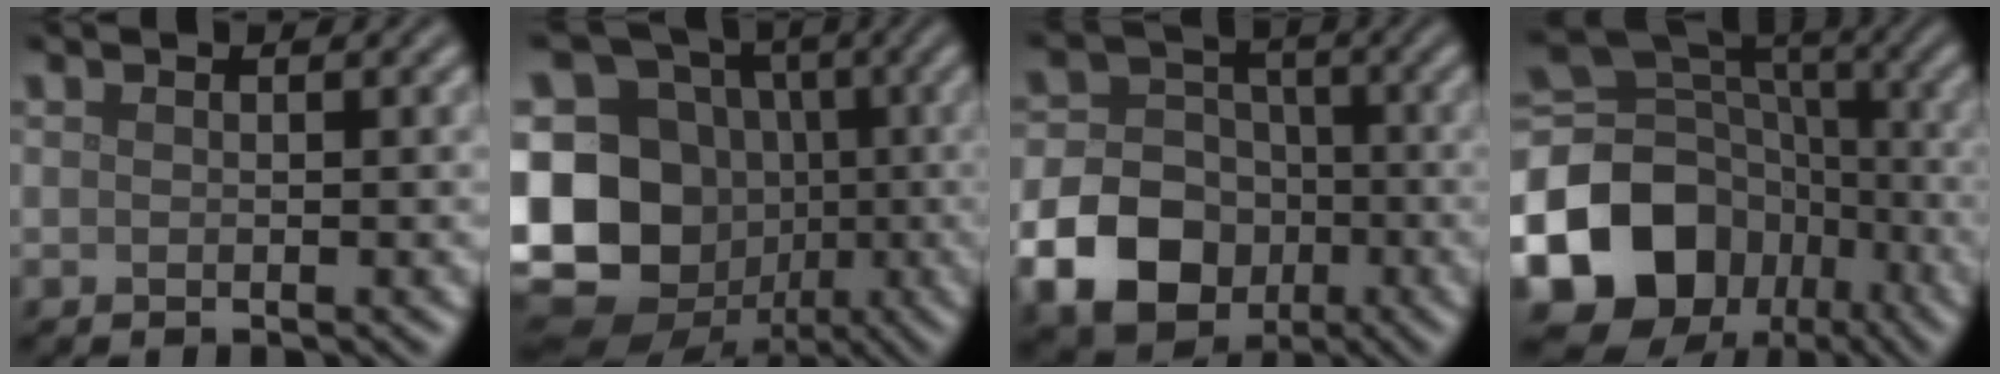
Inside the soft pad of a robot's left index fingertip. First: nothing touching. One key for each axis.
{"total": 17.1, "fx": -2.4, "fy": 14.9, "fz": 8.1, "tx": -0.205, "ty": -0.005, "tz": -0.072}
{"total": 11.0, "fx": -4.1, "fy": 9.0, "fz": 4.8, "tx": -0.084, "ty": -0.035, "tz": -0.102}
{"total": 14.9, "fx": -6.0, "fy": 11.8, "fz": 6.8, "tx": -0.165, "ty": -0.001, "tz": -0.115}